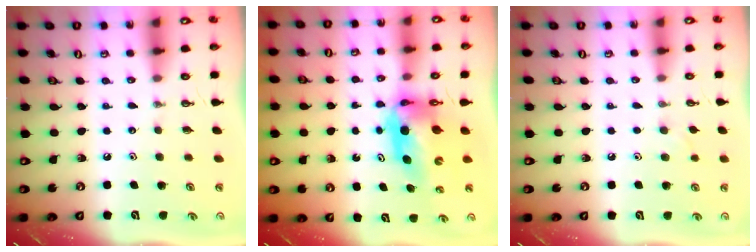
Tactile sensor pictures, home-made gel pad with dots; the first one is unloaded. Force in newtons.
{"total": 8.3, "press": 8.2, "slide": 0.9}
{"total": 4.8, "press": 4.6, "slide": 1.4}